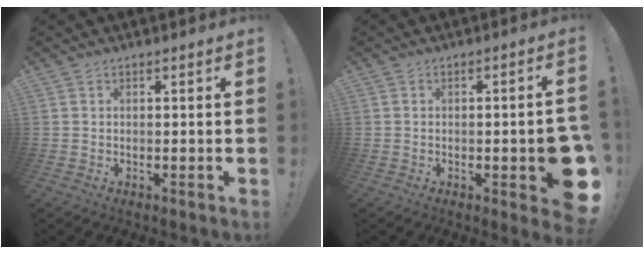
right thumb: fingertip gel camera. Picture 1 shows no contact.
{"total": 8.2, "force": [-2.3, 2.5, 7.5], "torque": [-0.081, -0.002, -0.030]}